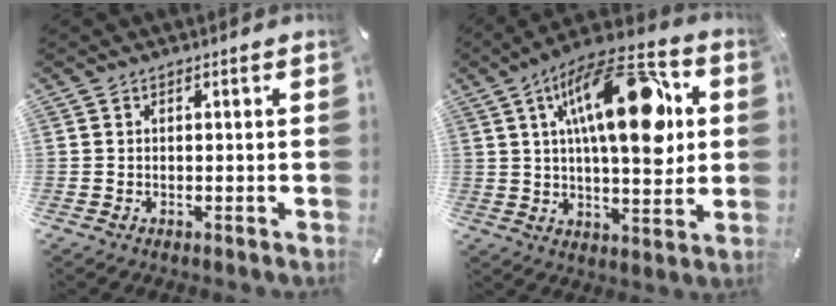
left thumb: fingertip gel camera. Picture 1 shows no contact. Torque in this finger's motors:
{"motor_torque": [2.22, 2.78, 1.53, -1.24, 0.57]}